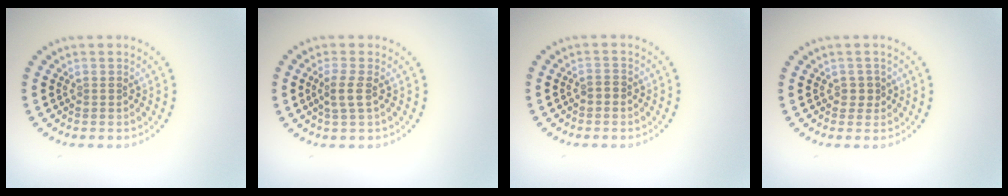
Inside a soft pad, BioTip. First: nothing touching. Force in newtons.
{"total": 1.8, "press": 1.6, "slide": 0.7}
{"total": 0.9, "press": 0.8, "slide": 0.1}
{"total": 1.1, "press": 0.9, "slide": 0.5}